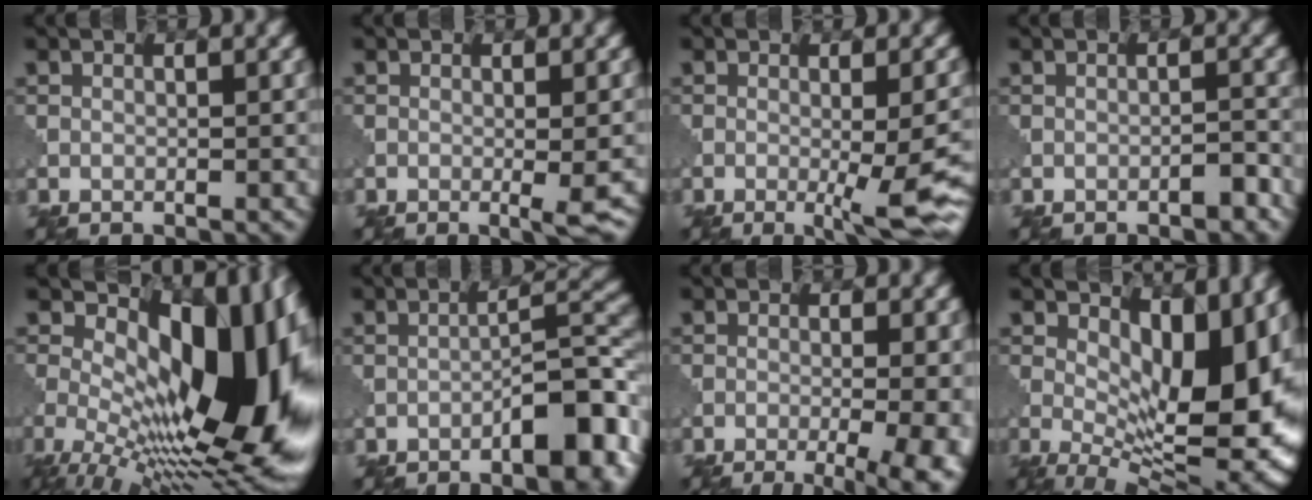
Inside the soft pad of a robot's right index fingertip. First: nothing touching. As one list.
[{"total": 2.6, "force": [-0.5, 0.4, 2.5], "torque": [-0.035, -0.005, -0.008]}, {"total": 6.6, "force": [-1.5, 1.4, 6.3], "torque": [-0.084, -0.013, -0.018]}, {"total": 1.2, "force": [-0.9, 0.3, 0.8], "torque": [-0.012, 0.004, -0.016]}, {"total": 17.5, "force": [0.5, 8.7, 15.2], "torque": [-0.214, 0.010, 0.005]}, {"total": 7.5, "force": [-4.1, 2.0, 5.9], "torque": [-0.073, 0.021, -0.061]}, {"total": 9.5, "force": [-2.9, 4.1, 8.0], "torque": [-0.067, 0.003, -0.031]}, {"total": 12.4, "force": [2.0, 5.8, 10.8], "torque": [-0.137, -0.017, 0.041]}]